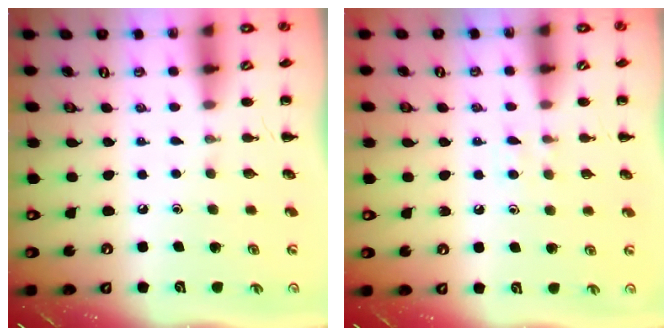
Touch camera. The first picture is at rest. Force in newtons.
{"total": 3.5, "press": 3.3, "slide": 1.2}